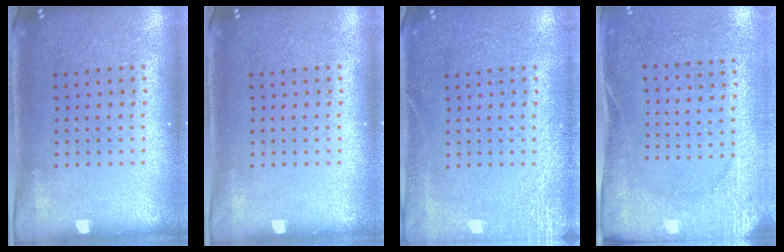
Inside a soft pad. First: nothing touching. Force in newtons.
{"total": 0.0}
{"total": 2.8, "press": 2.7, "slide": 0.4}
{"total": 2.6, "press": 2.2, "slide": 1.4}